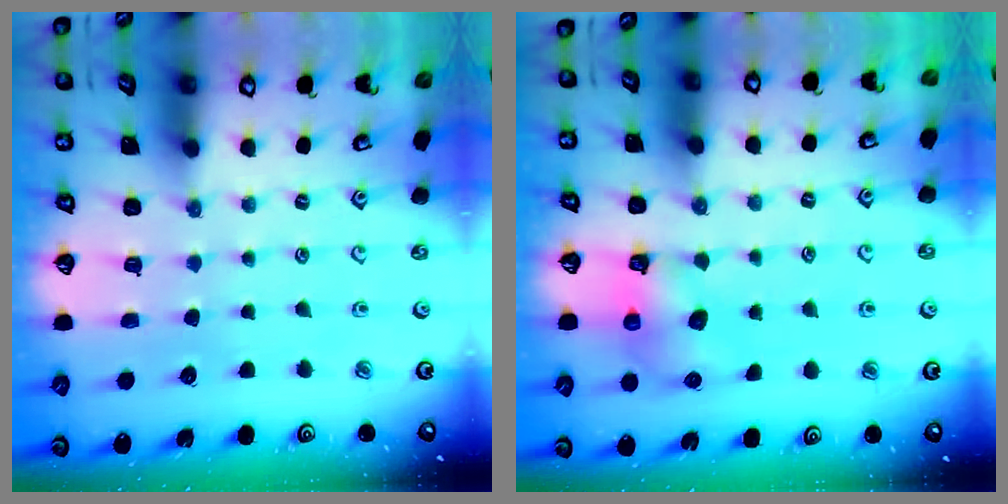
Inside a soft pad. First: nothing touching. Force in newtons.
{"total": 6.0, "press": 6.0, "slide": 0.1}